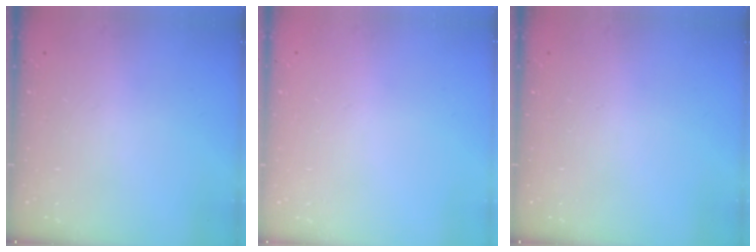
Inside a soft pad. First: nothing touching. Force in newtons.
{"total": 0.0}
{"total": 0.0}